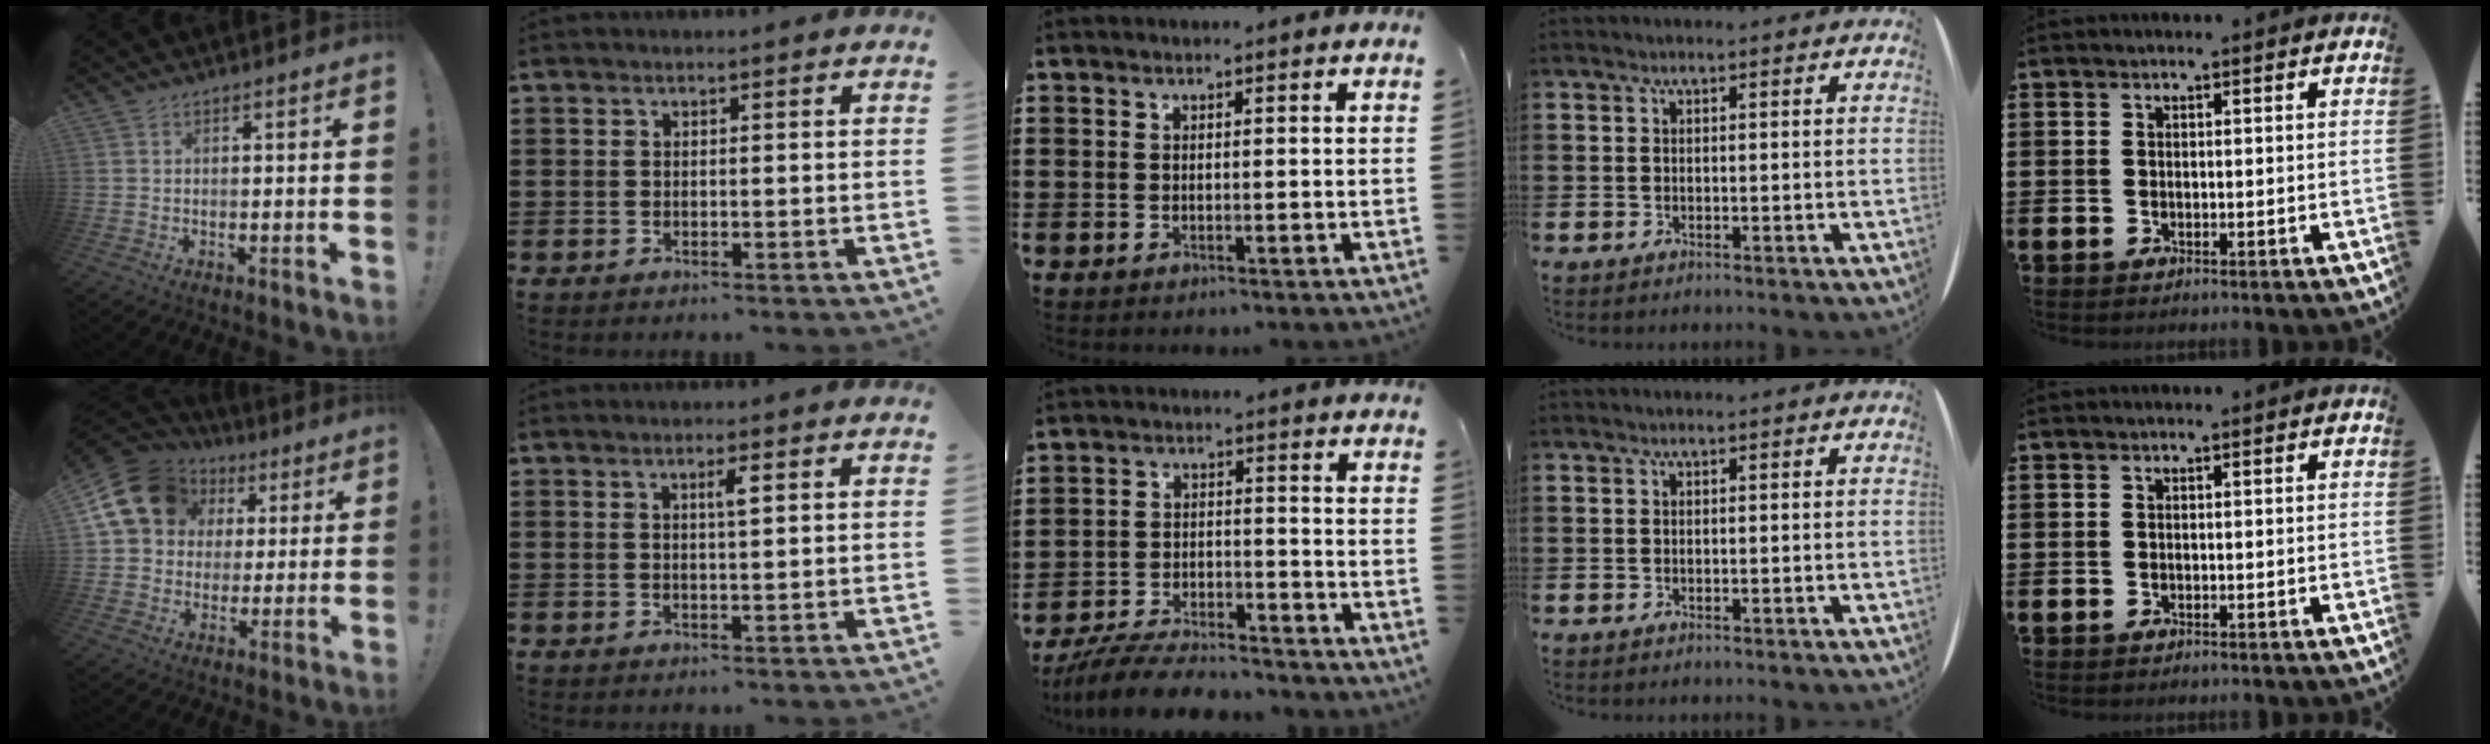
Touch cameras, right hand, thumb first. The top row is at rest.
{"thumb": {"total": 17.1, "force": [6.2, 13.8, 8.1], "torque": [-0.125, -0.024, 0.126]}, "index": {"total": 2.0, "force": [0.8, 0.2, 1.9], "torque": [-0.037, 0.003, 0.011]}, "middle": {"total": 7.0, "force": [-6.8, 1.0, 1.6], "torque": [-0.030, 0.010, -0.132]}}